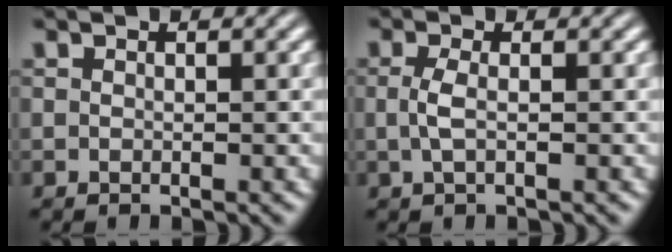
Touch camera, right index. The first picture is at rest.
{"total": 1.5, "force": [-0.2, -0.7, 1.3], "torque": [-0.029, -0.004, 0.003]}